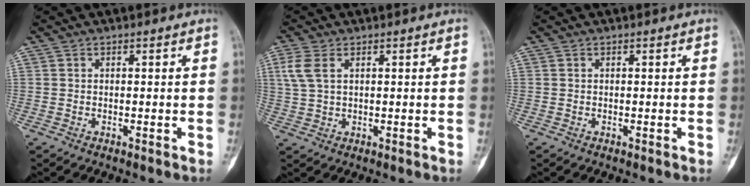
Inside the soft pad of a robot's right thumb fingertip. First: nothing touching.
{"total": 4.6, "force": [1.7, 2.6, 3.5], "torque": [-0.094, 0.007, 0.038]}
{"total": 0.0}